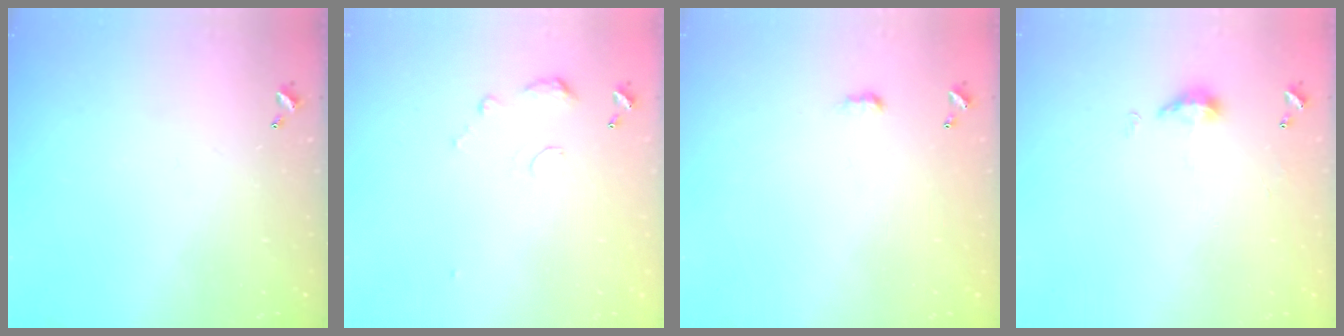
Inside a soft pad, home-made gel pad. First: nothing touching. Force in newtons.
{"total": 6.4, "press": 6.4, "slide": 0.7}
{"total": 1.6, "press": 1.5, "slide": 0.4}
{"total": 4.9, "press": 4.9, "slide": 0.6}